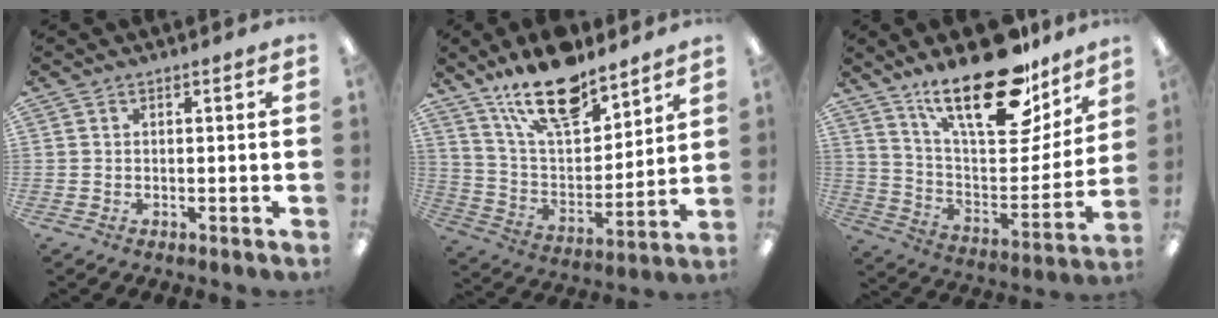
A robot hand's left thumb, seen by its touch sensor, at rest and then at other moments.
{"total": 18.9, "force": [13.9, 7.6, 10.3], "torque": [-0.187, -0.073, 0.244]}
{"total": 26.6, "force": [18.5, 10.3, 16.1], "torque": [-0.241, -0.117, 0.316]}